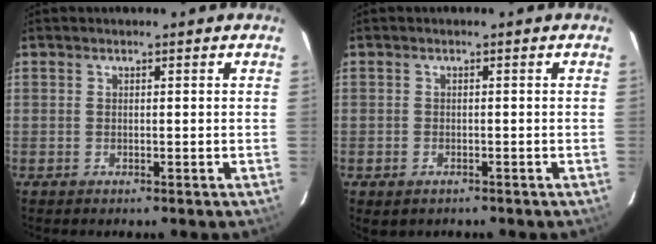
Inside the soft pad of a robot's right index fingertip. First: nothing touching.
{"total": 0.8, "force": [-0.7, 0.5, 0.2], "torque": [-0.004, 0.002, -0.011]}